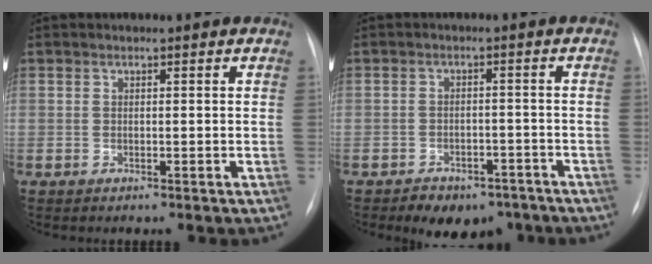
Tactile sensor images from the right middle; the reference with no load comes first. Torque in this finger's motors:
{"motor_torque": [0.36, -0.36, 0.12, 0.03]}